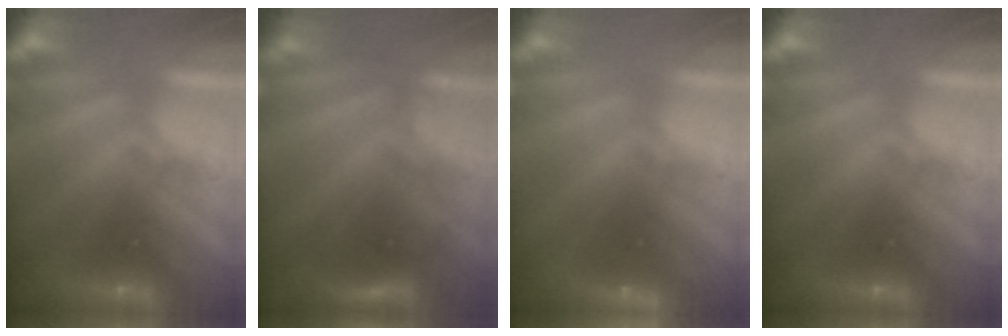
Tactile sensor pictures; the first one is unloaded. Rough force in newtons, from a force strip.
{"total": 2.9}
{"total": 2.3}
{"total": 0.0}